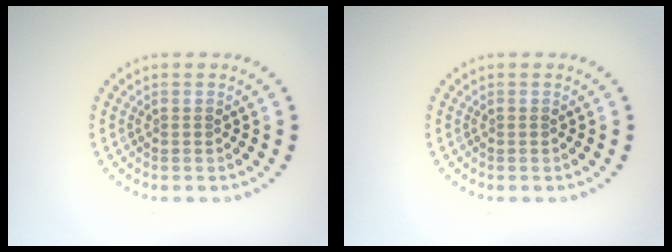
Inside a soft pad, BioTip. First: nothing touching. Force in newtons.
{"total": 0.0}